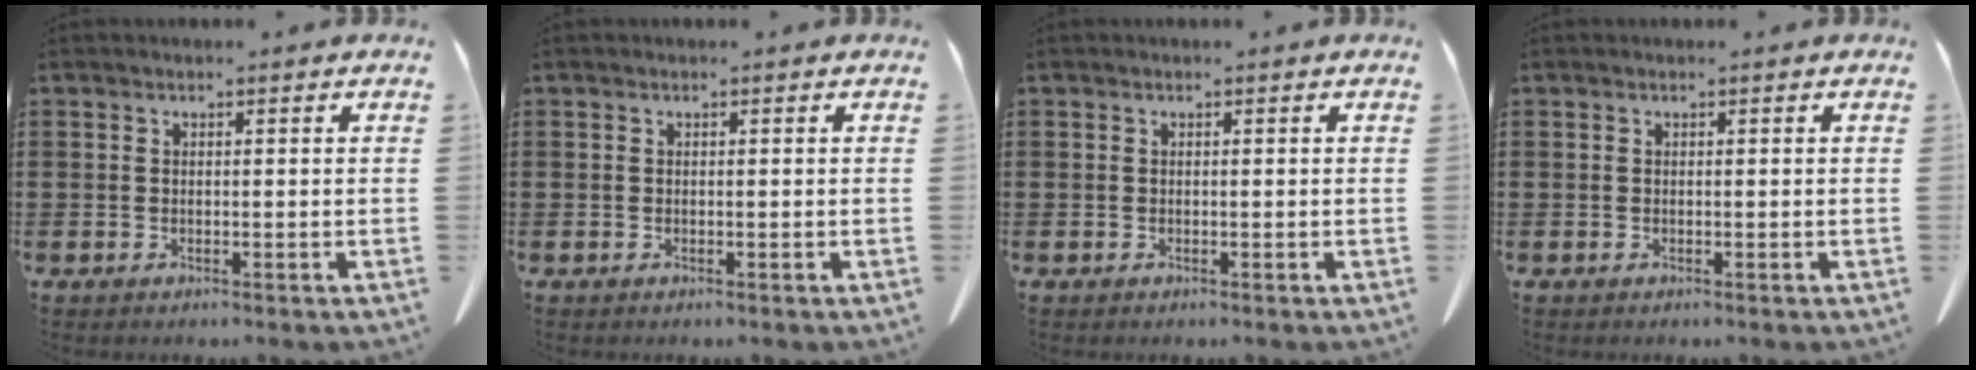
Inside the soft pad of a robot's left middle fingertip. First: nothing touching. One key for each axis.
{"total": 0.0}
{"total": 0.0}
{"total": 0.0}